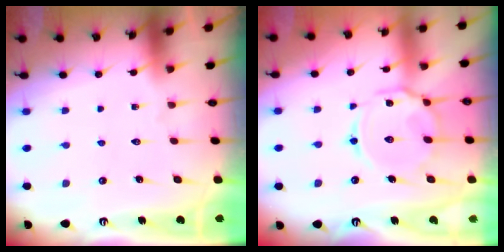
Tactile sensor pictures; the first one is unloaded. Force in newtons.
{"total": 11.1, "press": 11.1, "slide": 0.8}